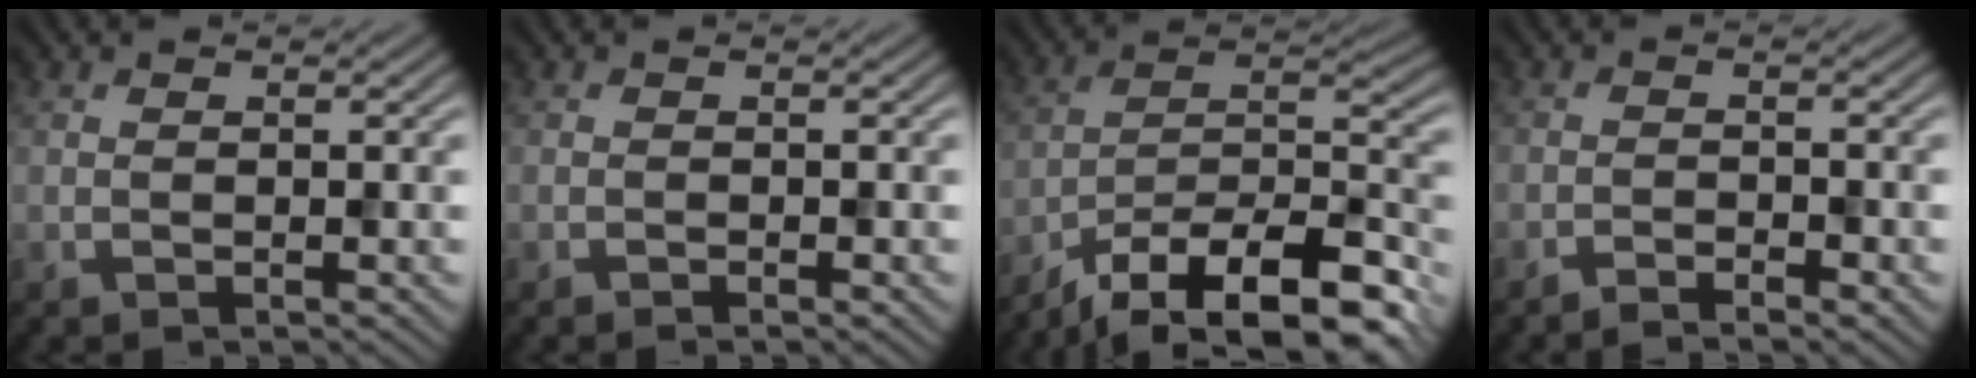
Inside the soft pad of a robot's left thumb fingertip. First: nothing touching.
{"total": 0.5, "force": [-0.4, 0.0, 0.3], "torque": [-0.004, 0.001, -0.007]}
{"total": 16.2, "force": [-12.9, 5.0, 8.5], "torque": [-0.154, -0.018, -0.197]}
{"total": 2.3, "force": [-1.9, 0.2, 1.3], "torque": [-0.026, 0.004, -0.035]}